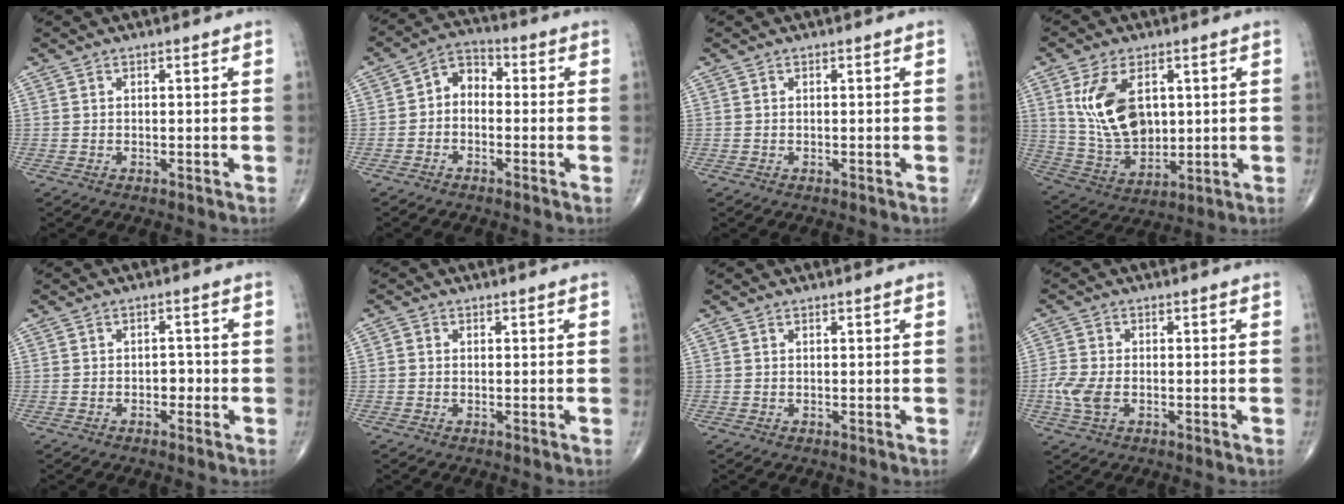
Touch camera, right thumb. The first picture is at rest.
{"total": 5.4, "force": [-0.6, 4.0, 3.6], "torque": [-0.038, 0.025, -0.030]}
{"total": 0.0}
{"total": 14.1, "force": [3.7, 8.6, 10.5], "torque": [-0.182, -0.017, 0.083]}
{"total": 2.2, "force": [-0.7, 1.6, 1.4], "torque": [-0.004, 0.007, -0.016]}
{"total": 0.9, "force": [0.0, 0.9, 0.4], "torque": [-0.003, 0.001, -0.003]}
{"total": 0.0}
{"total": 5.3, "force": [-1.3, 3.2, 4.0], "torque": [-0.102, 0.002, -0.028]}